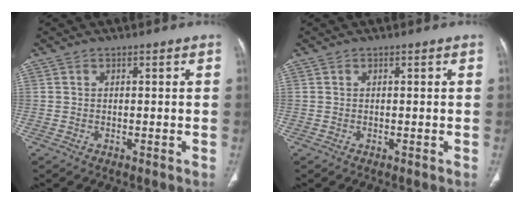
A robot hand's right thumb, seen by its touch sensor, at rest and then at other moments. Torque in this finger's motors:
{"motor_torque": [0.04, -0.02, 0.00, 0.00, 0.02]}